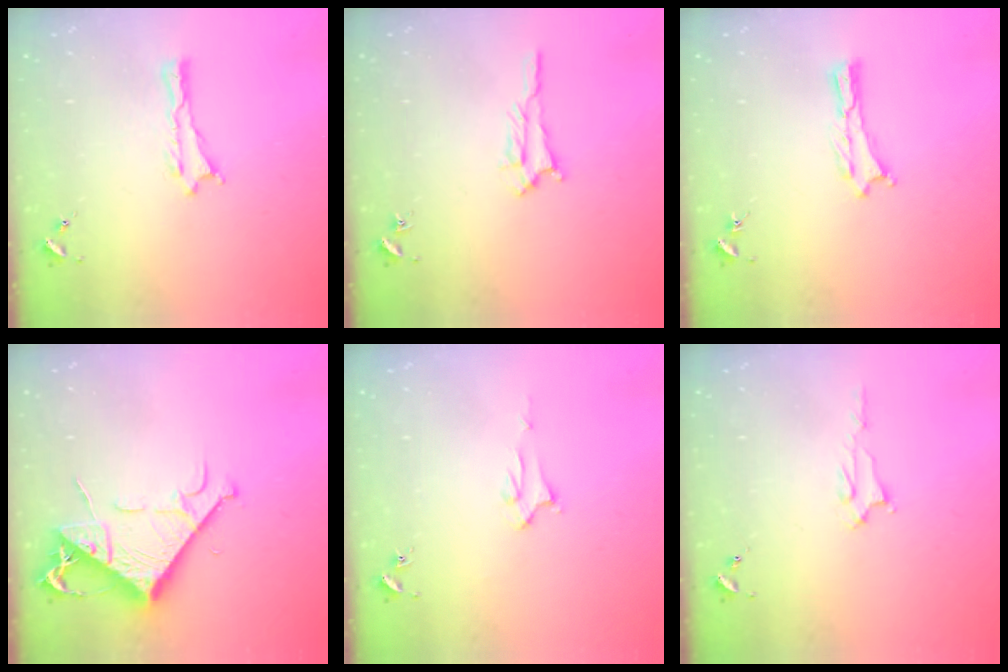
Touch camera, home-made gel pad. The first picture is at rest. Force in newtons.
{"total": 1.6, "press": 1.6, "slide": 0.3}
{"total": 0.0}
{"total": 8.6, "press": 8.5, "slide": 1.2}
{"total": 1.9, "press": 1.9, "slide": 0.1}
{"total": 2.2, "press": 2.2, "slide": 0.4}